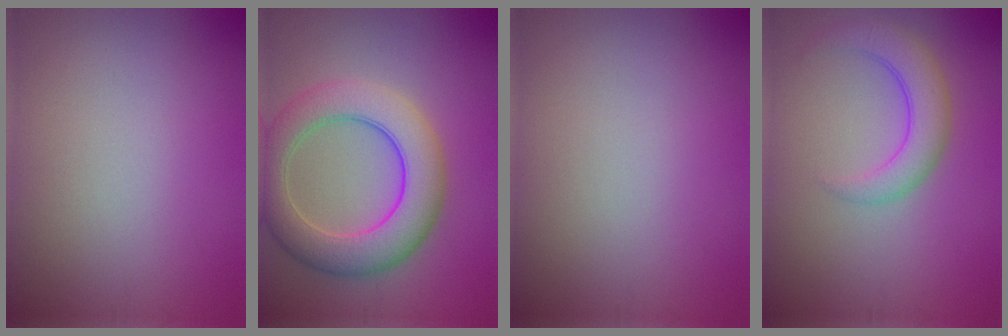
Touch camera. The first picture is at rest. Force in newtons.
{"total": 7.6, "press": 7.6, "slide": 0.5}
{"total": 0.0}
{"total": 3.7, "press": 3.7, "slide": 0.3}